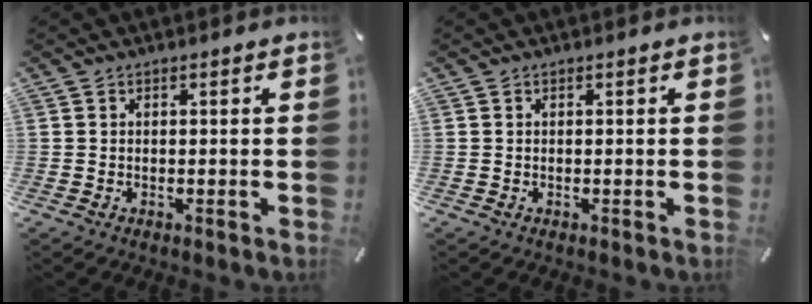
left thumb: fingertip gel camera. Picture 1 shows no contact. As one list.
[{"total": 0.0}]